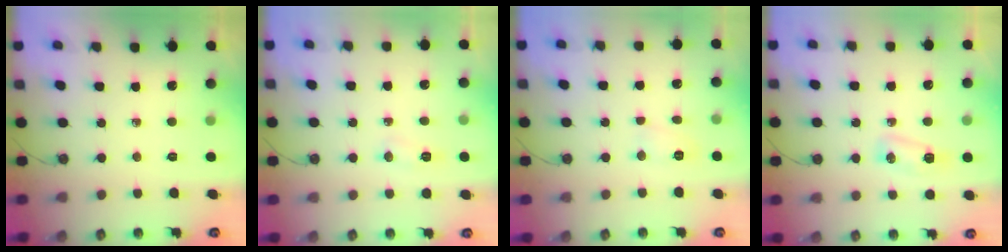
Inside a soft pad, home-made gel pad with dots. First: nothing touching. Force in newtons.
{"total": 5.7, "press": 5.7, "slide": 0.8}
{"total": 5.3, "press": 5.2, "slide": 0.7}
{"total": 5.4, "press": 5.3, "slide": 0.5}